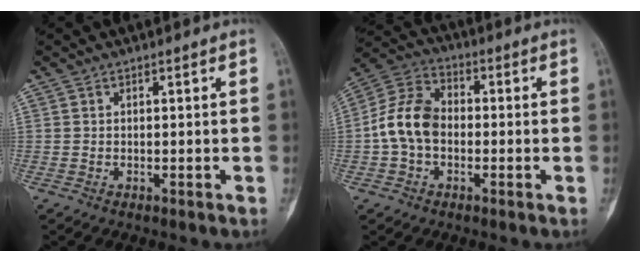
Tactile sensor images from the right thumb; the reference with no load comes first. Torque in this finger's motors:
{"motor_torque": [1.46, 1.29, 0.66, -0.48, 0.05]}